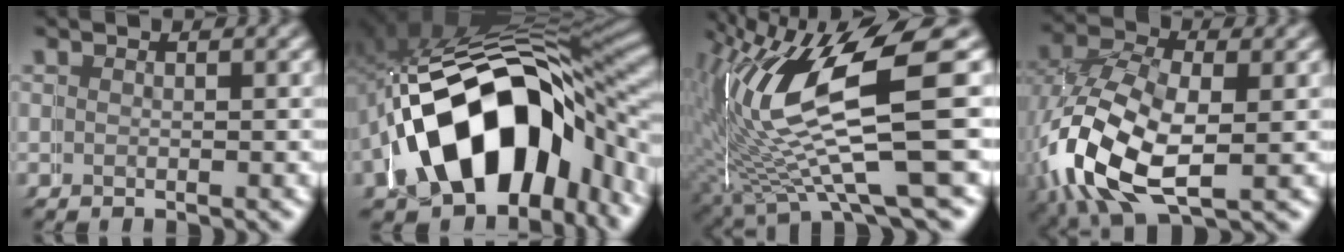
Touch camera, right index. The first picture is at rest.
{"total": 16.0, "force": [-1.7, 9.7, 12.7], "torque": [-0.226, -0.026, -0.007]}
{"total": 11.6, "force": [1.1, 5.3, 10.2], "torque": [-0.182, 0.003, 0.026]}
{"total": 10.9, "force": [-1.9, 8.4, 6.7], "torque": [-0.187, -0.050, -0.008]}